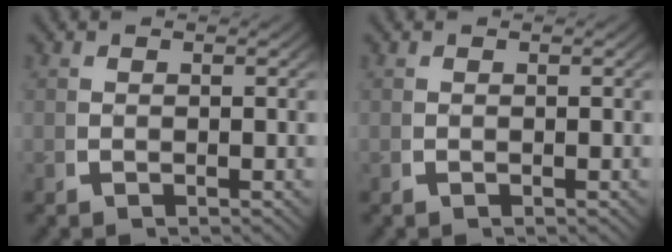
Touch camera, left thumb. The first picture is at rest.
{"total": 0.0}